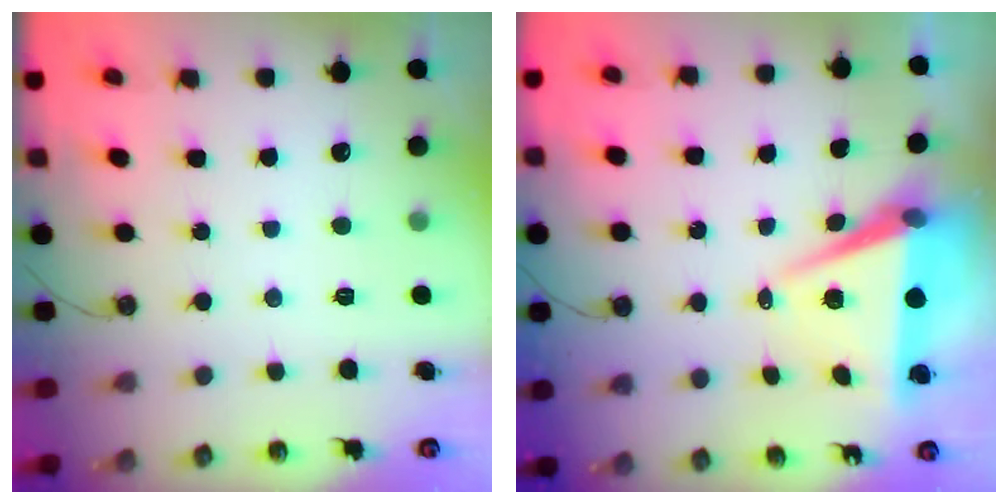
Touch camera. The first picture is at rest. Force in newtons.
{"total": 7.5, "press": 6.2, "slide": 4.1}